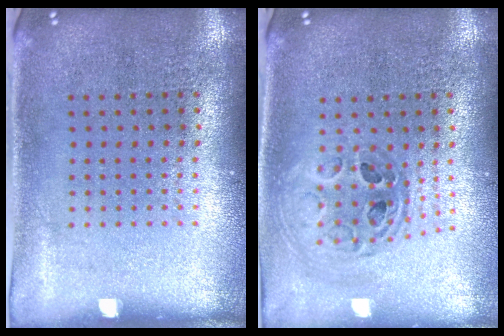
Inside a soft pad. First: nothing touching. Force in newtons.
{"total": 1.0, "press": 0.9, "slide": 0.3}